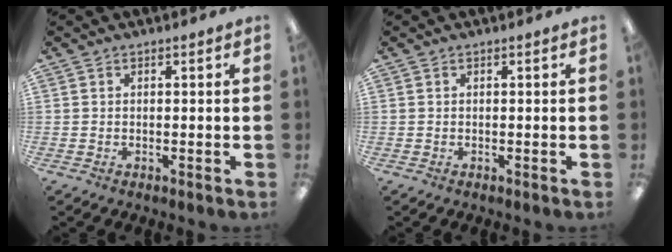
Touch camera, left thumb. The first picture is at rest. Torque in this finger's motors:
{"motor_torque": [0.00, 0.00, 0.01, -0.01, 0.00]}